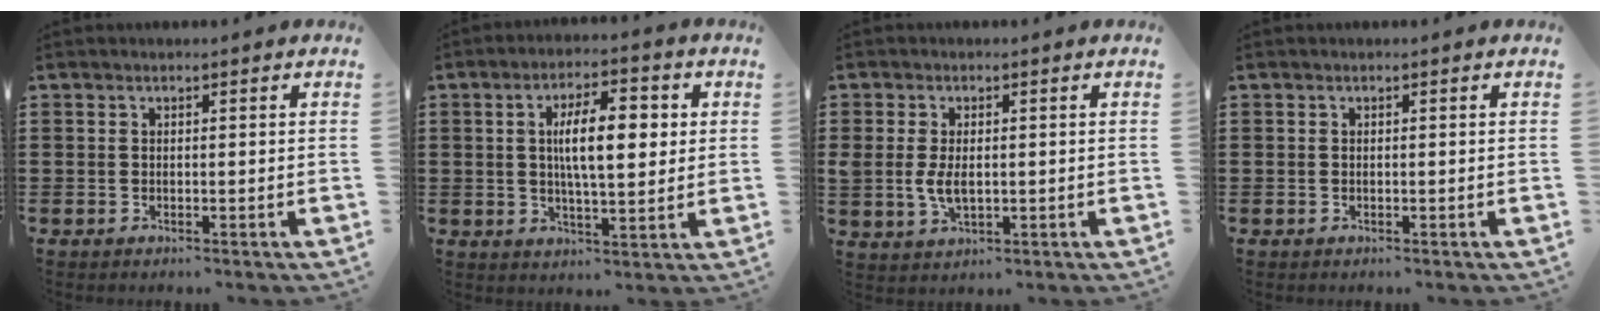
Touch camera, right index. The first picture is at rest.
{"total": 9.4, "force": [1.5, 3.5, 8.6], "torque": [-0.148, 0.007, 0.021]}
{"total": 4.0, "force": [0.0, 2.4, 3.2], "torque": [-0.080, 0.002, -0.004]}
{"total": 0.0}